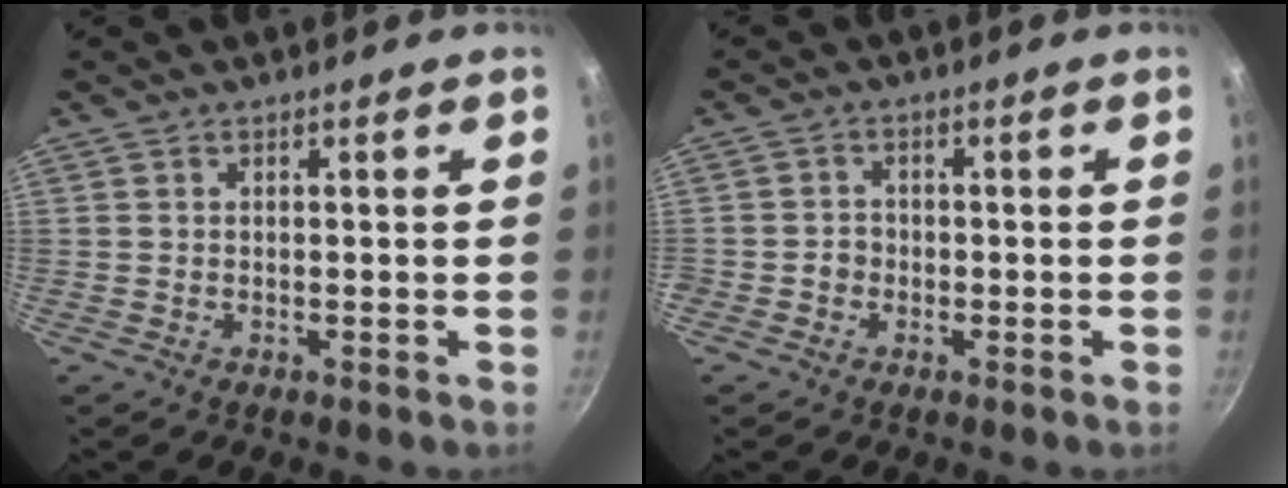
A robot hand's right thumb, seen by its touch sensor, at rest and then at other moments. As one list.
[{"total": 2.2, "force": [-0.9, 2.0, 0.5], "torque": [0.009, 0.010, -0.017]}]